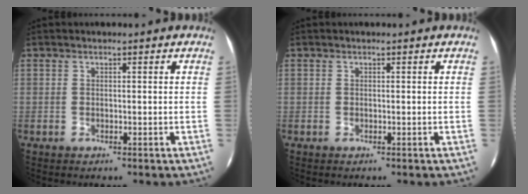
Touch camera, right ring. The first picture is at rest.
{"total": 0.0}